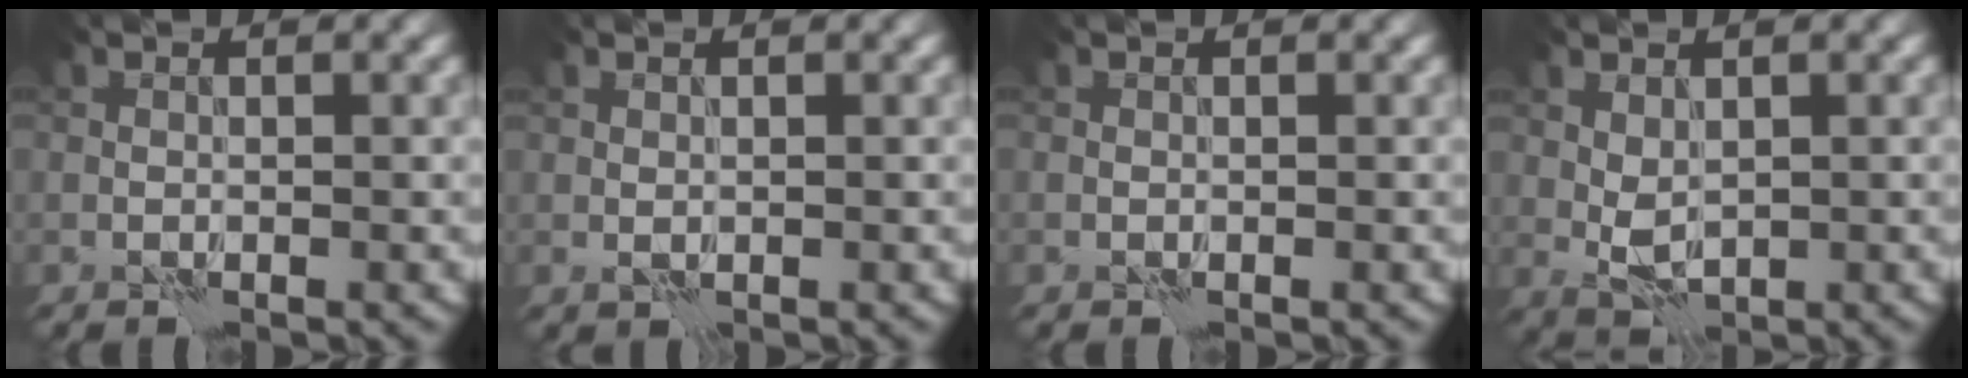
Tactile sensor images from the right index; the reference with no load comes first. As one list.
[{"total": 0.8, "force": [-0.1, 0.6, 0.5], "torque": [-0.009, -0.001, -0.003]}, {"total": 0.0}, {"total": 2.4, "force": [0.2, 1.5, 1.8], "torque": [-0.036, -0.002, 0.010]}]